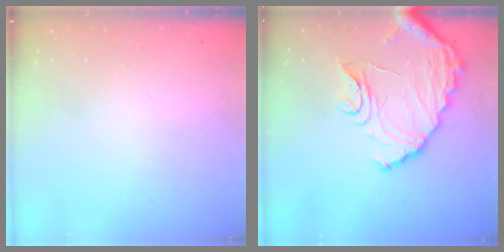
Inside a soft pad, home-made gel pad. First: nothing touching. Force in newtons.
{"total": 15.0, "press": 15.0, "slide": 0.5}